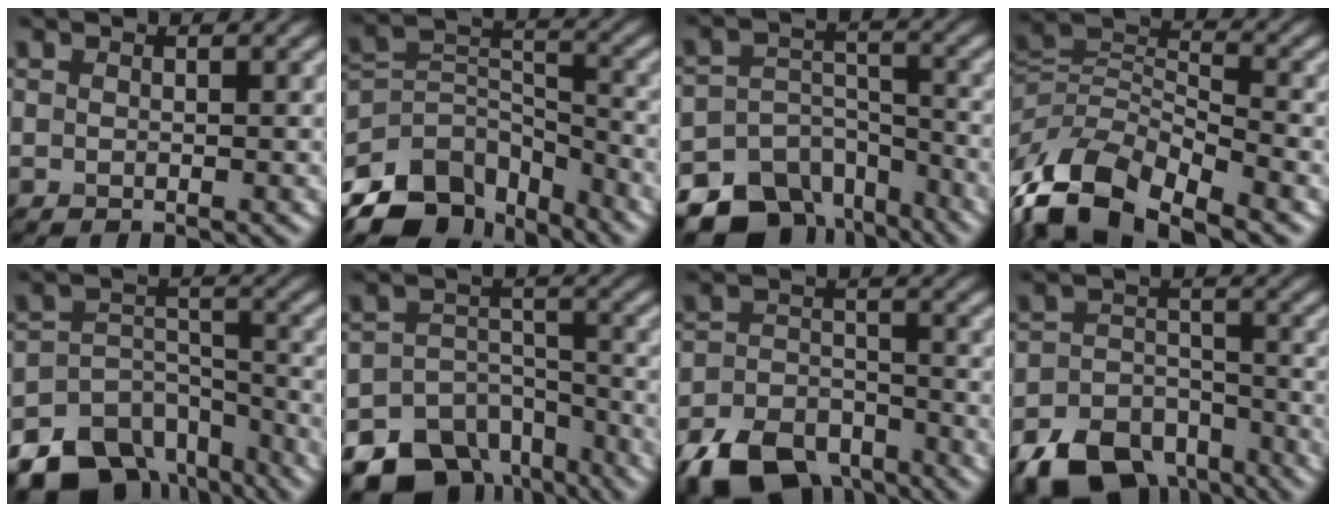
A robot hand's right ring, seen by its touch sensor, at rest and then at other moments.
{"total": 10.8, "force": [-7.9, 5.9, 4.3], "torque": [-0.087, 0.009, -0.144]}
{"total": 12.0, "force": [-9.2, 7.3, 2.4], "torque": [-0.039, -0.004, -0.130]}
{"total": 9.9, "force": [-6.5, 4.5, 6.0], "torque": [-0.114, 0.000, -0.132]}
{"total": 12.8, "force": [-10.0, 7.3, 3.1], "torque": [-0.049, -0.002, -0.137]}
{"total": 13.3, "force": [-10.1, 8.2, 3.1], "torque": [-0.057, -0.019, -0.135]}
{"total": 8.6, "force": [-6.6, 4.4, 3.4], "torque": [-0.063, -0.013, -0.118]}
{"total": 9.2, "force": [-6.9, 5.1, 3.5], "torque": [-0.053, -0.015, -0.116]}